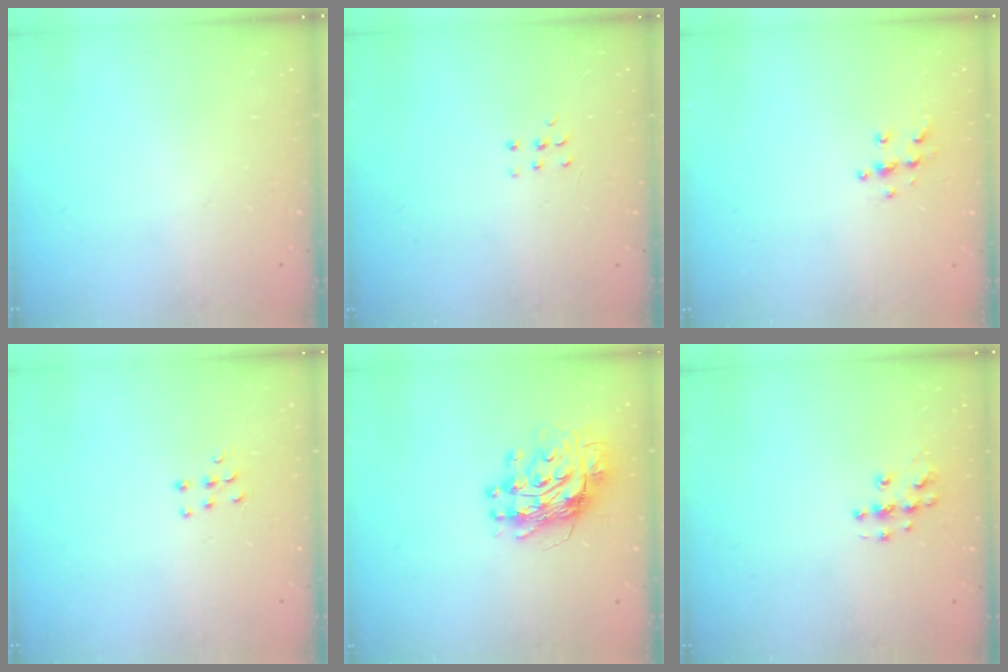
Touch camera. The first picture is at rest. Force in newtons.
{"total": 3.8, "press": 3.8, "slide": 0.4}
{"total": 5.4, "press": 5.4, "slide": 0.3}
{"total": 5.3, "press": 5.2, "slide": 0.4}
{"total": 11.6, "press": 11.6, "slide": 1.2}
{"total": 7.9, "press": 7.9, "slide": 0.4}